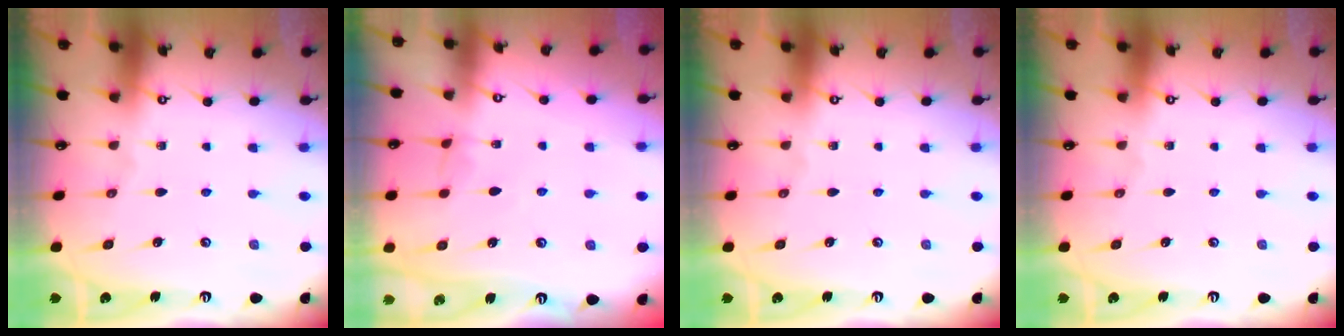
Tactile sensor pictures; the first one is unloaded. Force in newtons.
{"total": 2.7, "press": 2.7, "slide": 0.4}
{"total": 0.0}
{"total": 0.0}